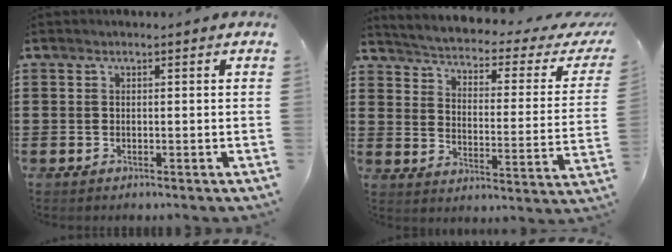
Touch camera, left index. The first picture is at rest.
{"total": 1.6, "force": [1.0, 0.0, 1.2], "torque": [-0.039, -0.026, 0.004]}